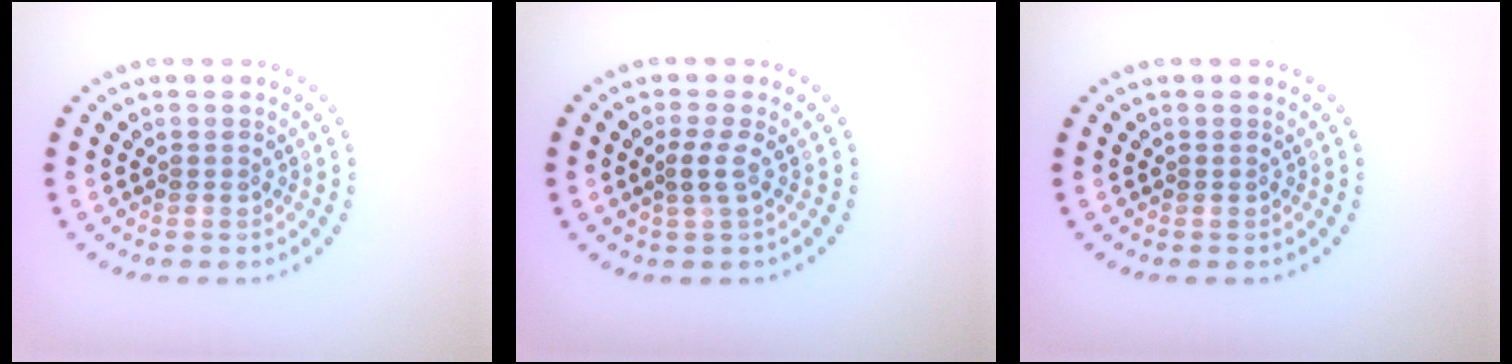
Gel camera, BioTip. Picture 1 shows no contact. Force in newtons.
{"total": 1.6, "press": 1.1, "slide": 1.1}
{"total": 0.0}